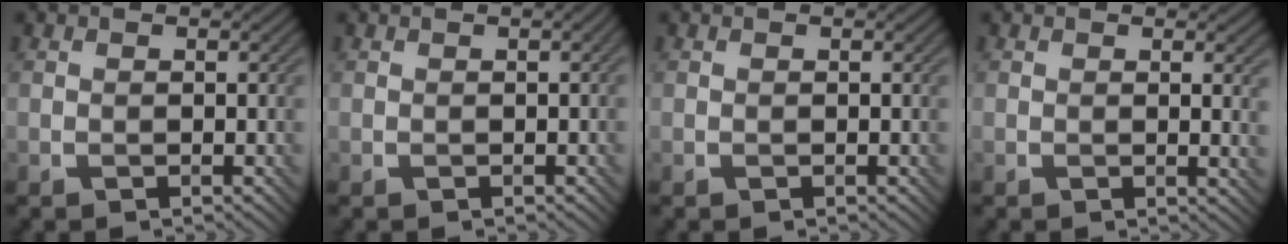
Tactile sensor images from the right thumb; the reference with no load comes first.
{"total": 0.6, "force": [0.1, 0.1, 0.6], "torque": [-0.007, 0.005, 0.002]}
{"total": 0.0}
{"total": 1.8, "force": [0.4, 0.3, 1.7], "torque": [-0.028, -0.003, 0.007]}